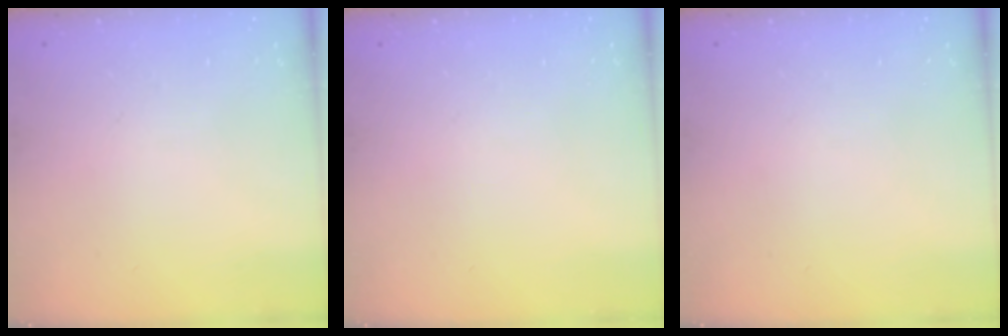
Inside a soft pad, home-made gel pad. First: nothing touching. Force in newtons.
{"total": 0.0}
{"total": 0.0}